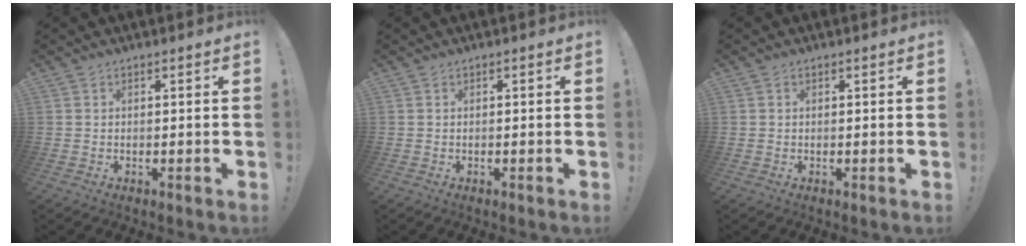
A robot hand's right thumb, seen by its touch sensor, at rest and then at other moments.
{"total": 0.0}
{"total": 0.0}